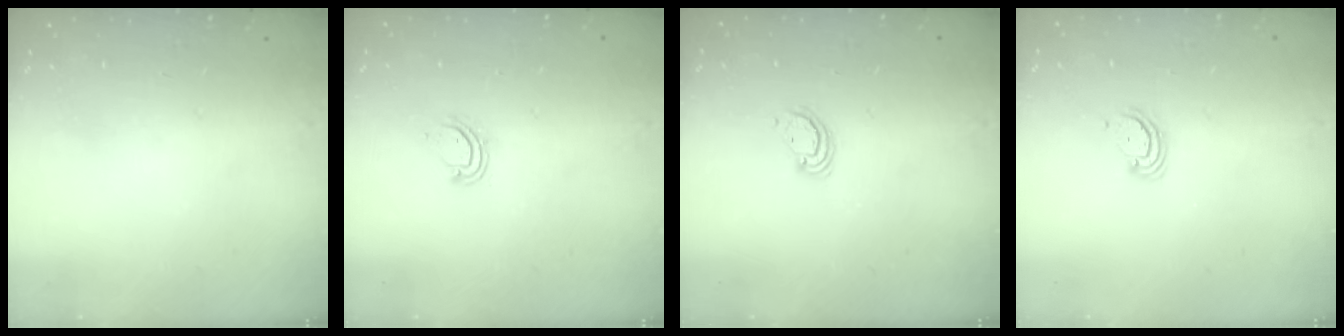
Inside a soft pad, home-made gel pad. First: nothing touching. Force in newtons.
{"total": 4.4, "press": 4.4, "slide": 0.2}
{"total": 2.6, "press": 2.6, "slide": 0.3}
{"total": 2.9, "press": 2.9, "slide": 0.3}